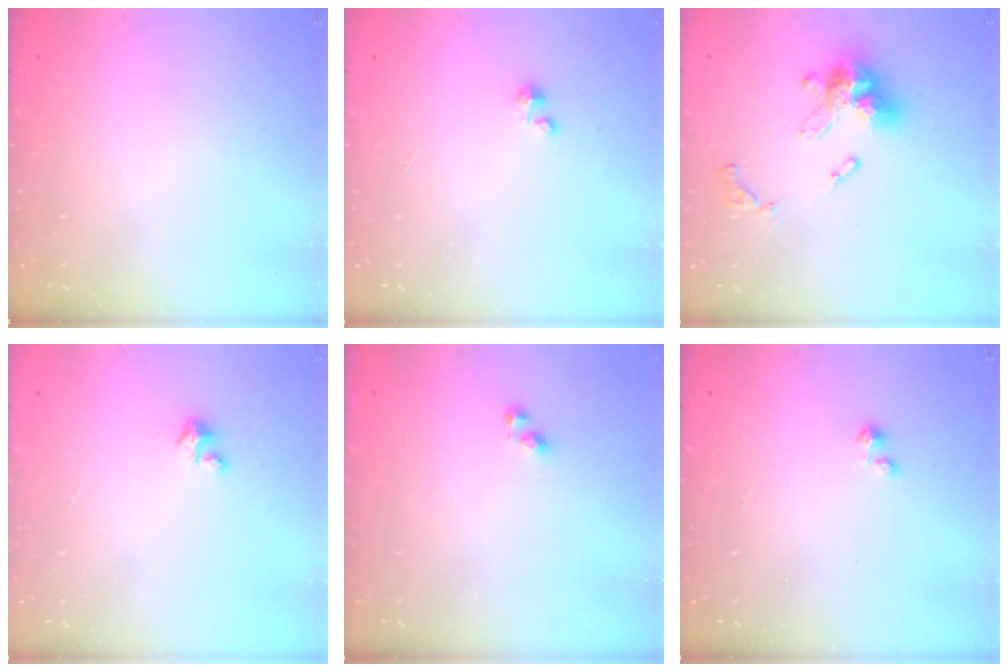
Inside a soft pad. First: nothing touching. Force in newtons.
{"total": 1.2, "press": 1.1, "slide": 0.1}
{"total": 15.2, "press": 15.1, "slide": 1.7}
{"total": 3.2, "press": 3.2, "slide": 0.3}
{"total": 3.7, "press": 3.7, "slide": 0.1}
{"total": 0.0}